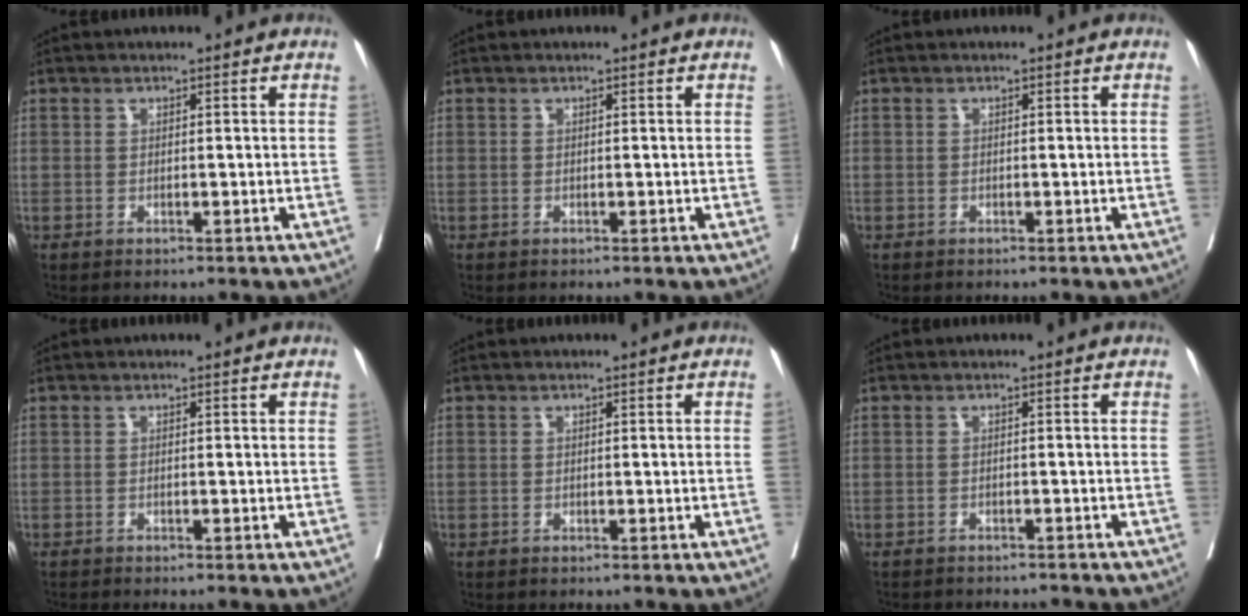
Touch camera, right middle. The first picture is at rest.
{"total": 0.0}
{"total": 0.0}
{"total": 1.6, "force": [-1.4, -0.4, 0.6], "torque": [-0.004, 0.002, -0.022]}
{"total": 0.0}
{"total": 8.2, "force": [-7.8, 1.4, 2.2], "torque": [-0.024, -0.006, -0.092]}